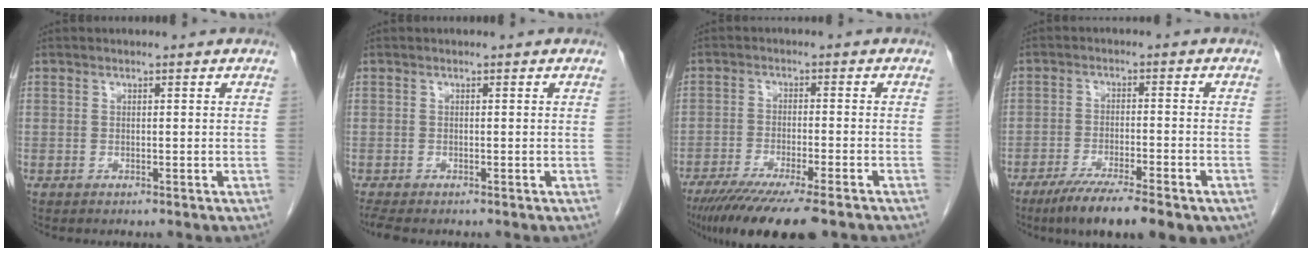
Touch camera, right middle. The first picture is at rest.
{"total": 2.2, "force": [-1.9, 0.4, 1.1], "torque": [-0.024, -0.008, -0.031]}
{"total": 14.6, "force": [-11.3, 1.6, 9.0], "torque": [-0.136, -0.036, -0.178]}
{"total": 12.6, "force": [-9.0, 2.2, 8.6], "torque": [-0.121, -0.021, -0.139]}